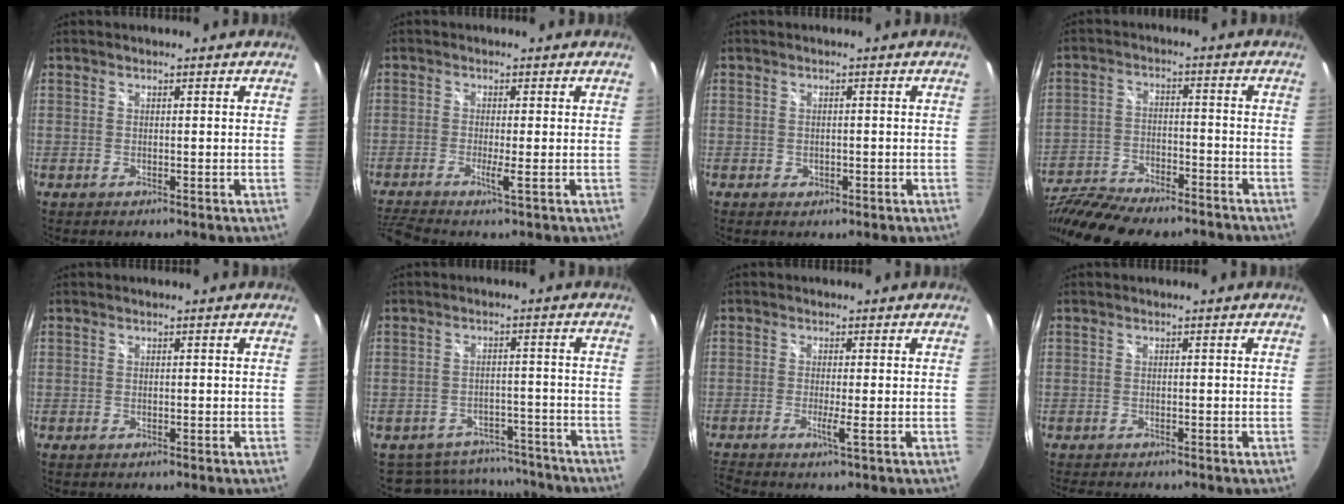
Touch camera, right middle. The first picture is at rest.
{"total": 5.3, "force": [-3.3, -0.9, 4.0], "torque": [-0.094, -0.019, -0.066]}
{"total": 1.7, "force": [-0.7, 1.3, 0.8], "torque": [-0.014, -0.005, -0.010]}
{"total": 19.4, "force": [-16.2, 5.4, 9.2], "torque": [-0.193, -0.031, -0.268]}
{"total": 0.0}
{"total": 12.9, "force": [-11.1, 6.2, 2.6], "torque": [-0.066, 0.025, -0.135]}
{"total": 2.9, "force": [-1.5, -1.0, 2.3], "torque": [-0.057, -0.010, -0.036]}
{"total": 2.8, "force": [-2.5, 0.6, 1.1], "torque": [-0.024, -0.018, -0.041]}